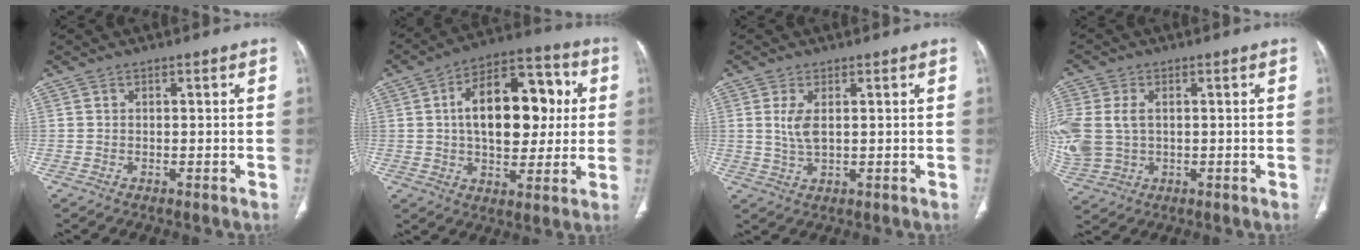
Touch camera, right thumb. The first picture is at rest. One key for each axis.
{"total": 19.5, "fx": 2.8, "fy": 11.3, "fz": 15.7, "tx": -0.202, "ty": 0.022, "tz": 0.040}
{"total": 4.3, "fx": 0.9, "fy": 1.8, "fz": 3.7, "tx": -0.085, "ty": -0.007, "tz": 0.026}
{"total": 13.6, "fx": 0.7, "fy": 10.0, "fz": 9.2, "tx": -0.253, "ty": 0.001, "tz": 0.032}